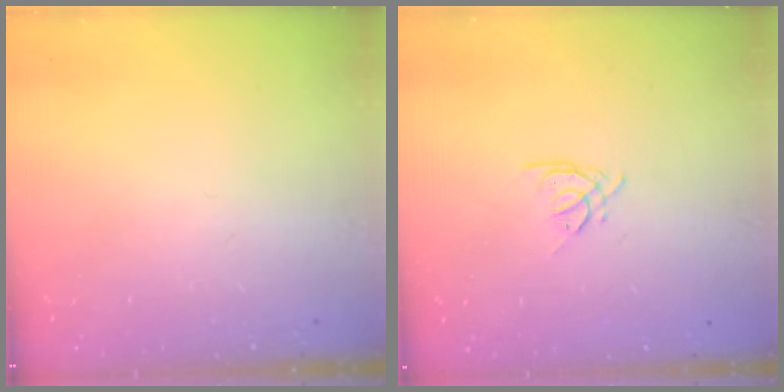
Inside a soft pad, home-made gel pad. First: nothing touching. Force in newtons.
{"total": 1.9, "press": 1.9, "slide": 0.4}